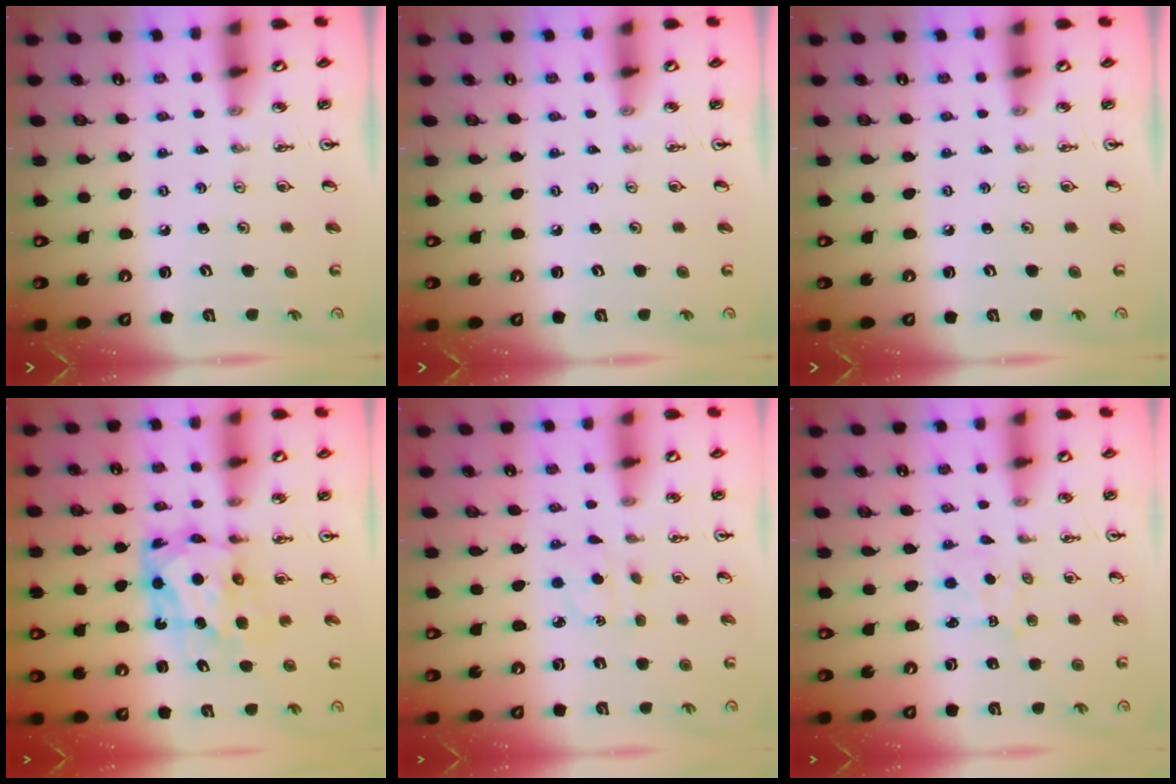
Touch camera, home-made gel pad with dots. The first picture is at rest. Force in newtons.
{"total": 0.0}
{"total": 0.0}
{"total": 8.0, "press": 7.9, "slide": 0.7}
{"total": 2.7, "press": 2.7, "slide": 0.4}
{"total": 1.8, "press": 1.7, "slide": 0.3}